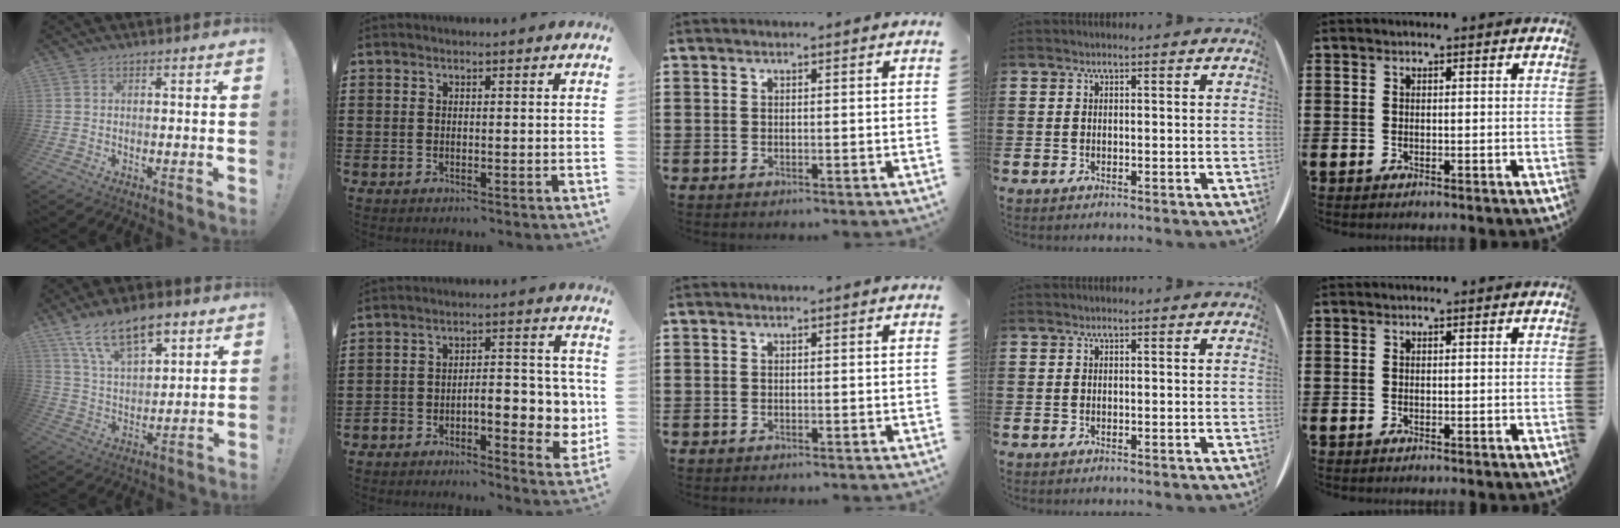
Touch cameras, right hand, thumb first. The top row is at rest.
{"thumb": {"total": 14.9, "force": [9.3, 7.0, 9.2], "torque": [-0.158, -0.044, 0.169]}, "index": {"total": 7.1, "force": [-3.0, 3.7, 5.3], "torque": [-0.073, 0.004, -0.053]}}